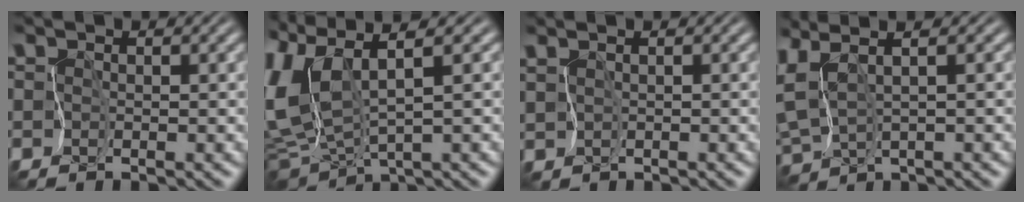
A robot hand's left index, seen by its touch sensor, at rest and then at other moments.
{"total": 6.7, "force": [1.7, 2.7, 5.9], "torque": [-0.153, 0.003, 0.040]}
{"total": 0.7, "force": [0.7, 0.1, -0.2], "torque": [0.001, 0.001, 0.015]}
{"total": 3.6, "force": [1.6, 0.9, 3.1], "torque": [-0.081, 0.007, 0.035]}